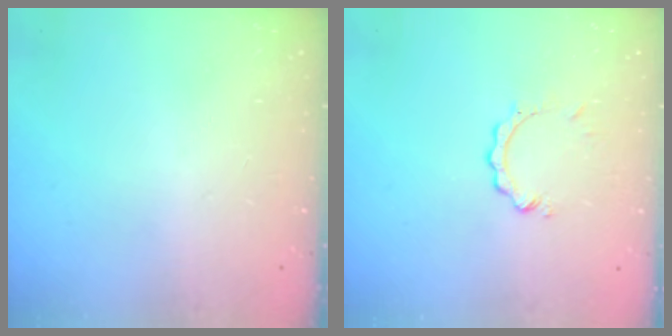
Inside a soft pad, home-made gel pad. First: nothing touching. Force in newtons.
{"total": 2.0, "press": 2.0, "slide": 0.2}